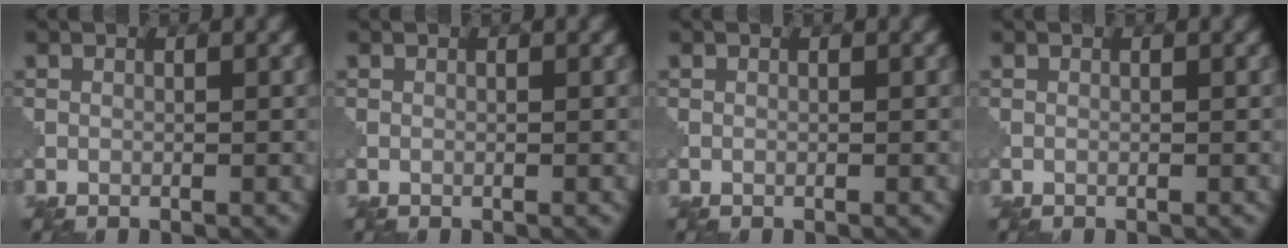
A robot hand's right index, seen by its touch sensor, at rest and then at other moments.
{"total": 0.0}
{"total": 0.0}
{"total": 0.0}